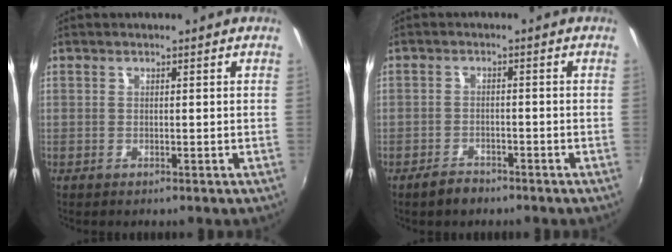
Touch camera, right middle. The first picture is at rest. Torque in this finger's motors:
{"motor_torque": [0.57, -0.62, -0.02, -0.04]}